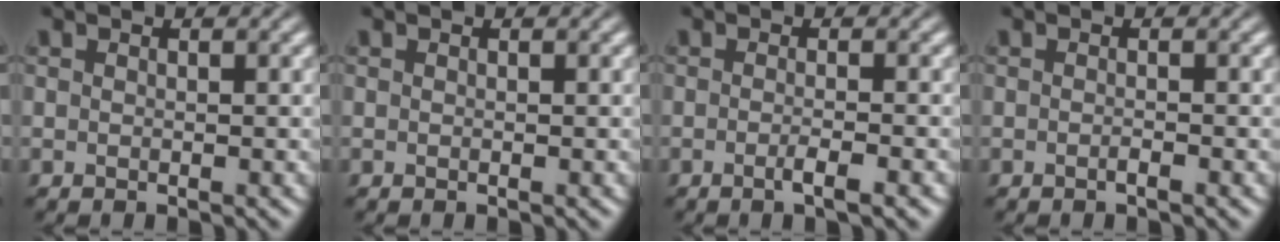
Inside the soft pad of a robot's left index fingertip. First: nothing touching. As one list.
[{"total": 0.0}, {"total": 2.3, "force": [-0.9, 0.6, 2.0], "torque": [-0.024, 0.001, -0.020]}, {"total": 0.8, "force": [-0.4, 0.1, 0.6], "torque": [-0.010, 0.000, -0.008]}]